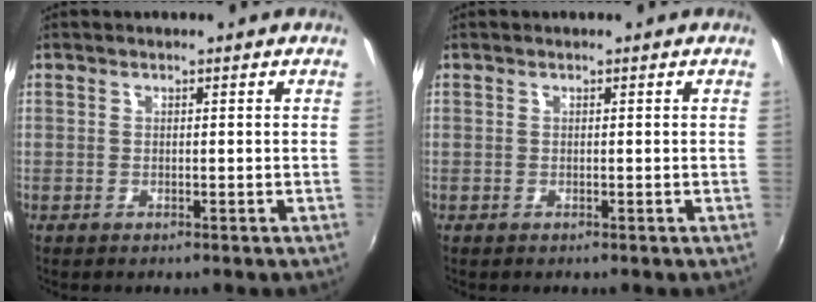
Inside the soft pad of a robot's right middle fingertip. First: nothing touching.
{"total": 0.0}